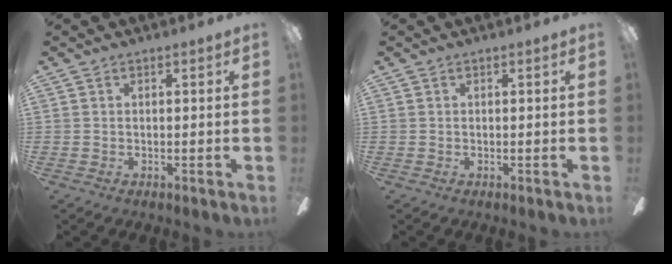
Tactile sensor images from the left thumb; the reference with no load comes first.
{"total": 0.0}